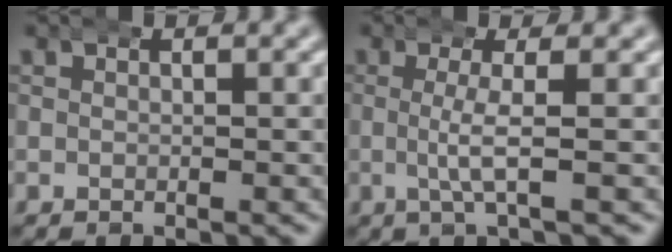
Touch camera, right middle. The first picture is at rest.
{"total": 2.7, "force": [0.2, -0.3, 2.7], "torque": [-0.051, 0.001, 0.001]}